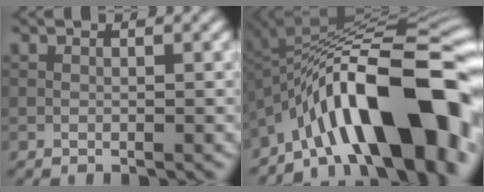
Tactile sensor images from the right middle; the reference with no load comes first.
{"total": 15.5, "force": [-7.1, 5.2, 12.8], "torque": [-0.164, 0.044, -0.120]}